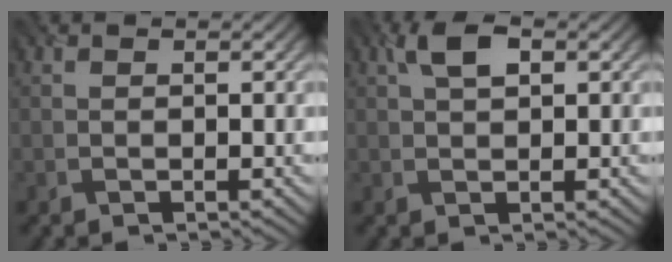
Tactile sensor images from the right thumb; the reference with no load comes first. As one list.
[{"total": 3.3, "force": [1.5, 1.5, 2.5], "torque": [-0.052, 0.009, 0.024]}]